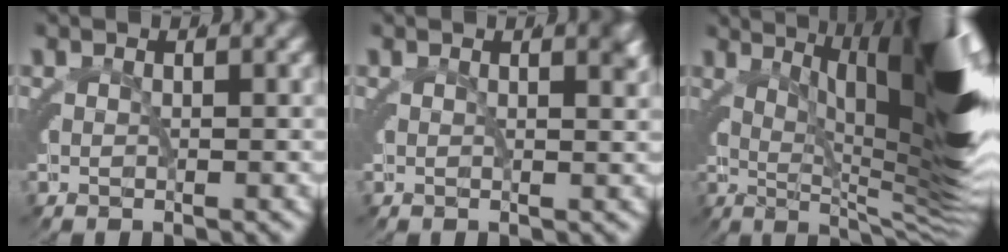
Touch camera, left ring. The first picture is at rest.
{"total": 1.4, "force": [0.5, 0.1, 1.4], "torque": [-0.007, 0.002, 0.008]}
{"total": 22.7, "force": [3.6, 7.5, 21.1], "torque": [-0.234, 0.022, 0.041]}